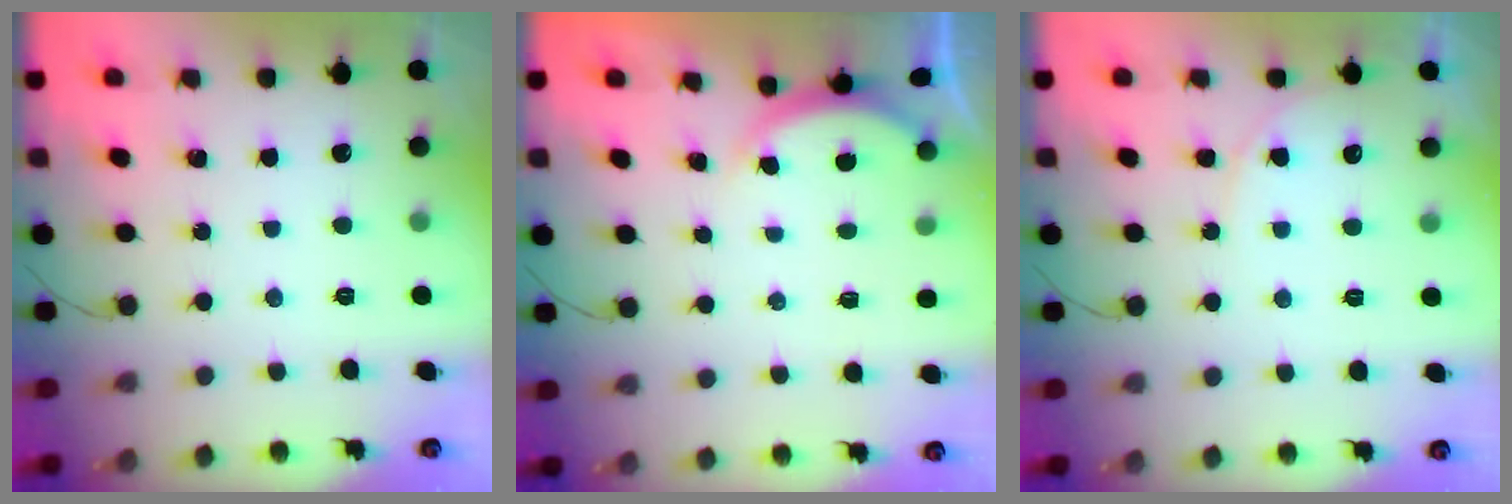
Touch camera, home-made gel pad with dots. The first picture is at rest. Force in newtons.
{"total": 1.7, "press": 1.7, "slide": 0.4}
{"total": 5.5, "press": 5.5, "slide": 0.5}